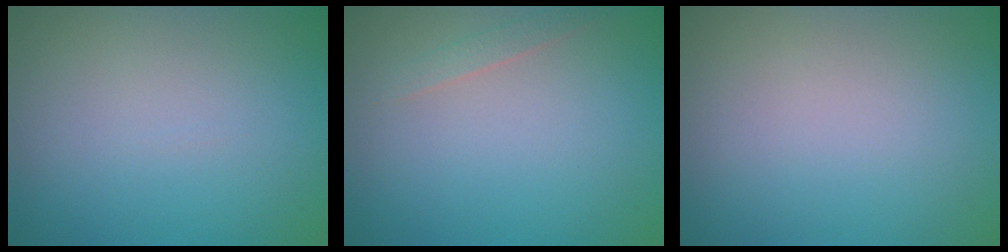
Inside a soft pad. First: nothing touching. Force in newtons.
{"total": 0.8, "press": 0.8, "slide": 0.0}
{"total": 0.0}